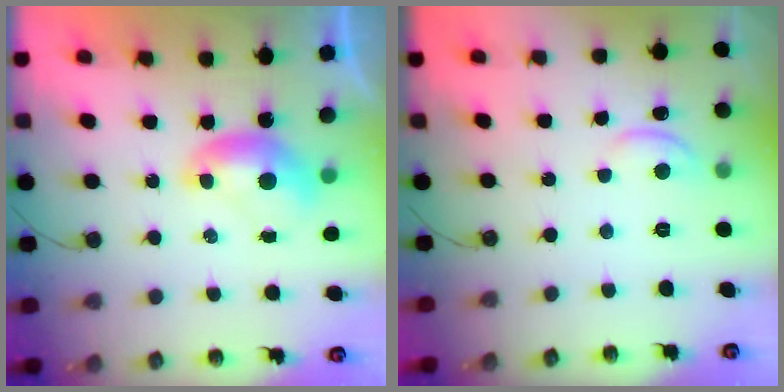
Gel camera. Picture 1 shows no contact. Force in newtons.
{"total": 0.9, "press": 0.6, "slide": 0.6}